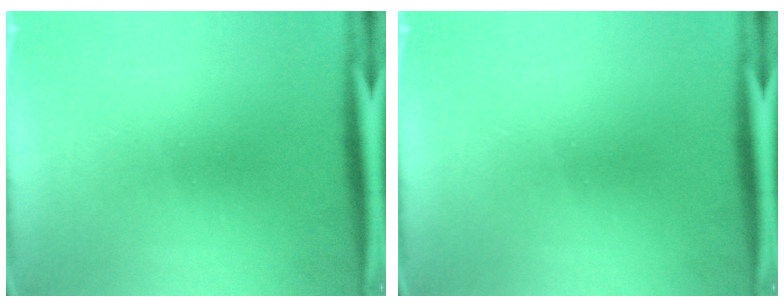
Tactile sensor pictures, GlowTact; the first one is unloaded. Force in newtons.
{"total": 0.0}